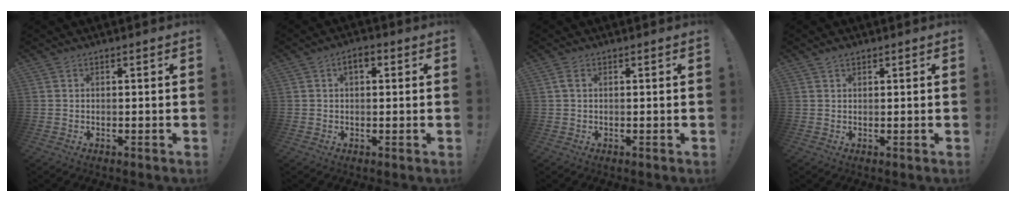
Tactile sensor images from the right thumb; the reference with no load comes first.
{"total": 3.3, "force": [0.8, 1.8, 2.7], "torque": [-0.037, 0.004, 0.010]}
{"total": 1.5, "force": [0.5, 0.7, 1.2], "torque": [-0.023, 0.004, 0.008]}
{"total": 1.4, "force": [1.1, 0.6, 0.6], "torque": [-0.011, -0.001, 0.021]}